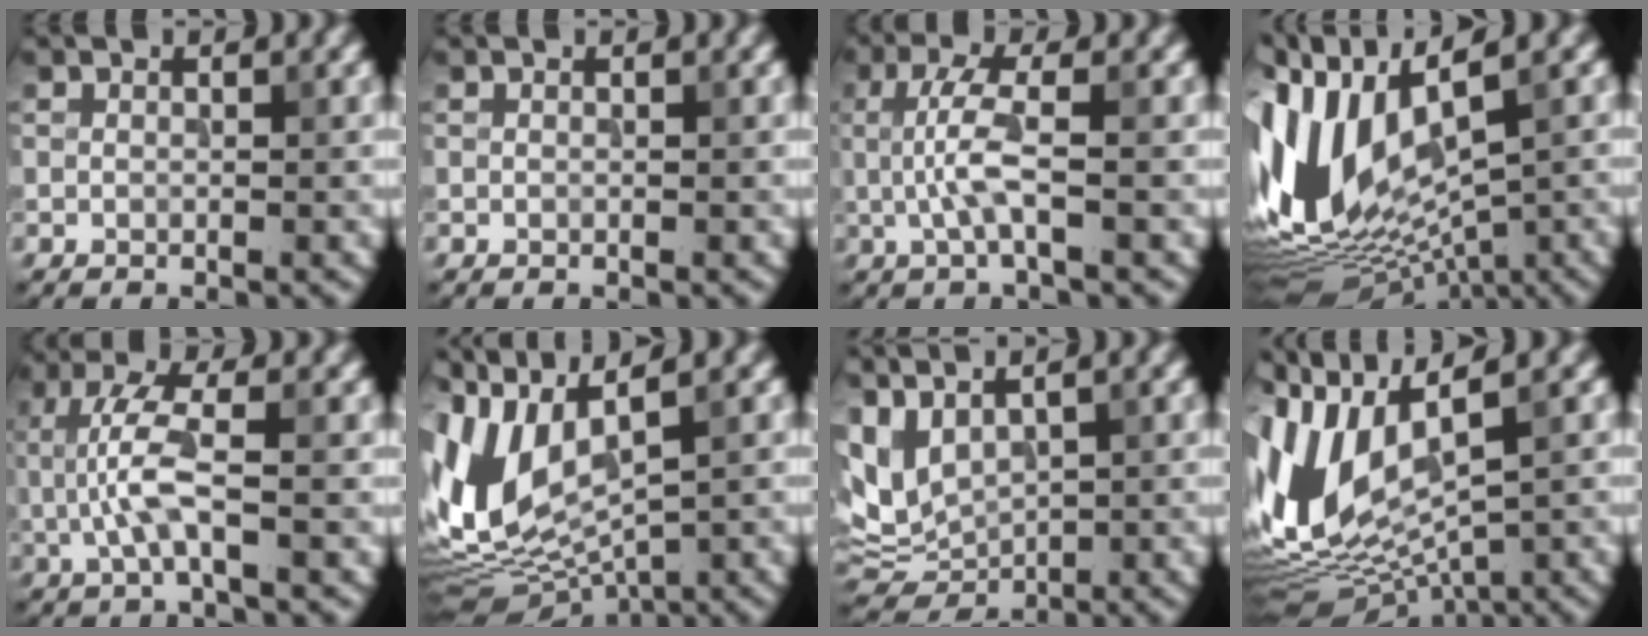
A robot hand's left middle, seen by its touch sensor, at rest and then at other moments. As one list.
[{"total": 0.0}, {"total": 3.5, "force": [-0.2, 0.7, 3.4], "torque": [-0.080, 0.002, -0.004]}, {"total": 13.1, "force": [0.9, 6.8, 11.1], "torque": [-0.252, 0.001, 0.039]}, {"total": 4.2, "force": [-0.2, 1.0, 4.1], "torque": [-0.097, 0.001, -0.004]}, {"total": 10.0, "force": [1.9, 4.8, 8.6], "torque": [-0.208, 0.000, 0.046]}, {"total": 5.6, "force": [2.4, 2.8, 4.2], "torque": [-0.096, 0.000, 0.057]}, {"total": 11.1, "force": [1.6, 5.8, 9.3], "torque": [-0.220, -0.004, 0.045]}]